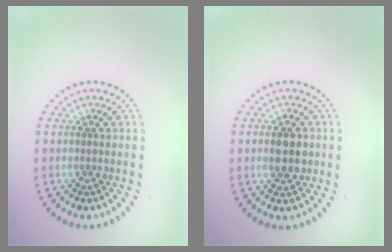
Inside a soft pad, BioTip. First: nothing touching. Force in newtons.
{"total": 3.1, "press": 3.1, "slide": 0.1}